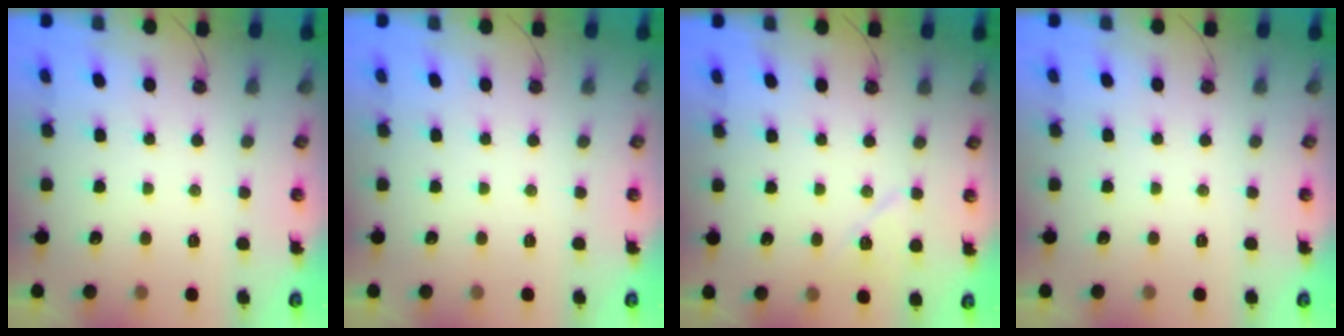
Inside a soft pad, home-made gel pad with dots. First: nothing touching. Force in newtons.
{"total": 0.0}
{"total": 7.9, "press": 7.7, "slide": 1.4}
{"total": 0.5, "press": 0.5, "slide": 0.2}